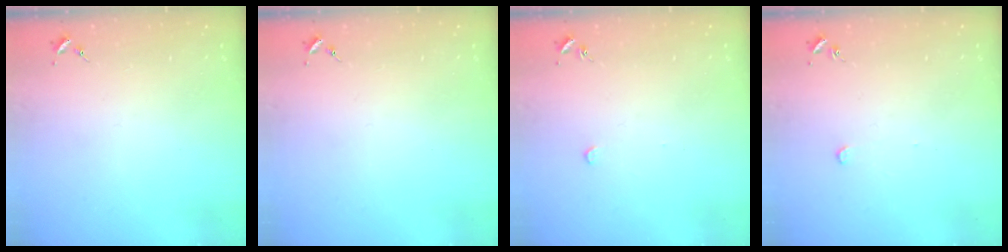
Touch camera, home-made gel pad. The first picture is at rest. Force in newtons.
{"total": 0.0}
{"total": 3.0, "press": 2.9, "slide": 0.4}
{"total": 2.6, "press": 2.6, "slide": 0.1}